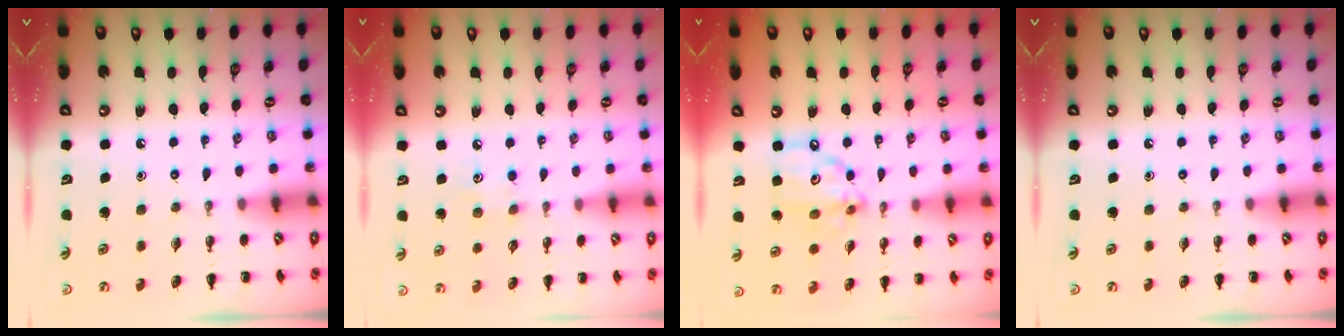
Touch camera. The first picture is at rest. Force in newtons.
{"total": 4.2, "press": 4.0, "slide": 1.2}
{"total": 10.5, "press": 10.3, "slide": 1.9}
{"total": 0.0}